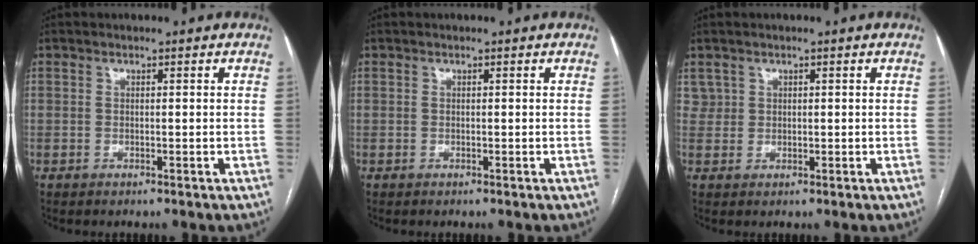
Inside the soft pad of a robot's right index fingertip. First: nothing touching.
{"total": 0.0}
{"total": 1.9, "force": [1.1, 1.5, 0.0], "torque": [0.014, 0.004, 0.013]}